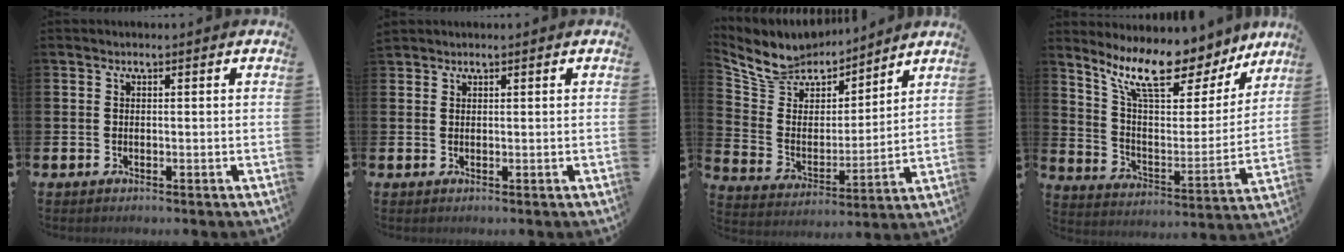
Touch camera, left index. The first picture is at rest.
{"total": 1.2, "force": [1.2, 0.4, -0.1], "torque": [0.006, 0.001, 0.022]}
{"total": 9.2, "force": [8.7, 3.1, 0.3], "torque": [-0.061, -0.070, 0.160]}
{"total": 12.8, "force": [10.6, 4.0, 5.9], "torque": [-0.137, -0.066, 0.182]}